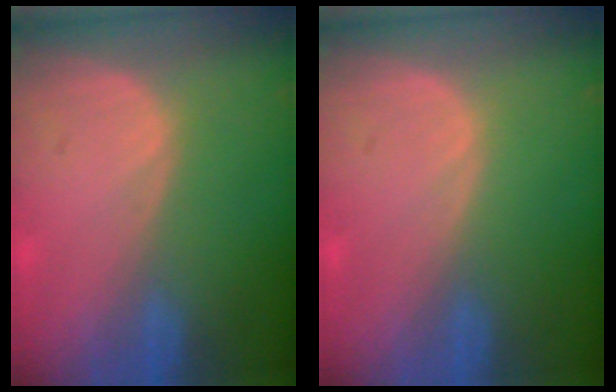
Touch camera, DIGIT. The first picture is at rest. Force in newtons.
{"total": 0.0}